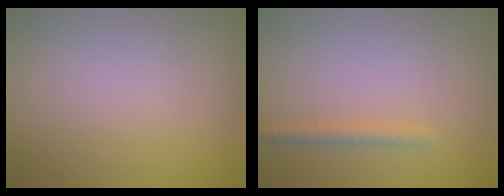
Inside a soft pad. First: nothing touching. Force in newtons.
{"total": 1.3, "press": 1.3, "slide": 0.1}